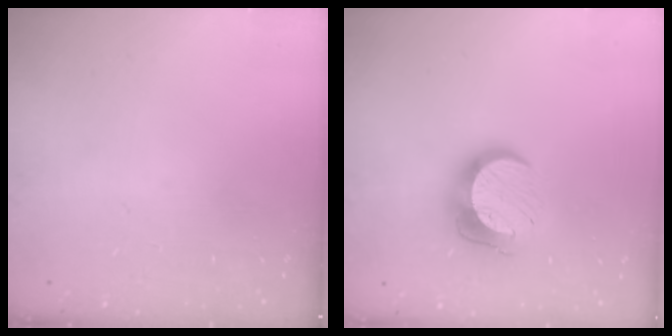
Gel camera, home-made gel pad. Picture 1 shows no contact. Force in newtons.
{"total": 12.6, "press": 12.6, "slide": 0.6}